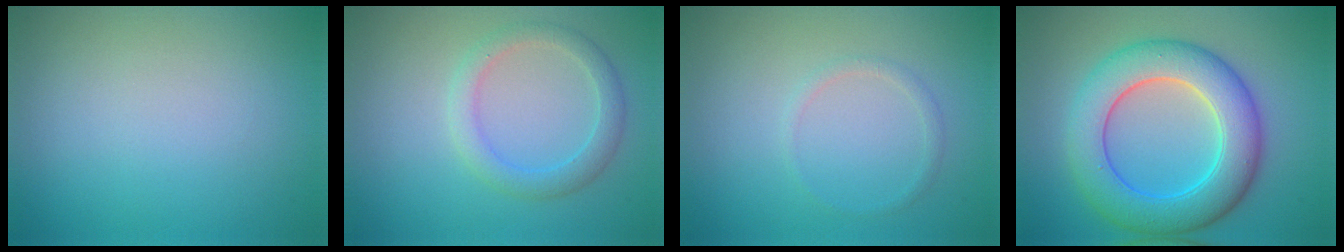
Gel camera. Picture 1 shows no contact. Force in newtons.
{"total": 2.6, "press": 2.6, "slide": 0.2}
{"total": 0.9, "press": 0.9, "slide": 0.1}
{"total": 8.2, "press": 8.2, "slide": 0.2}